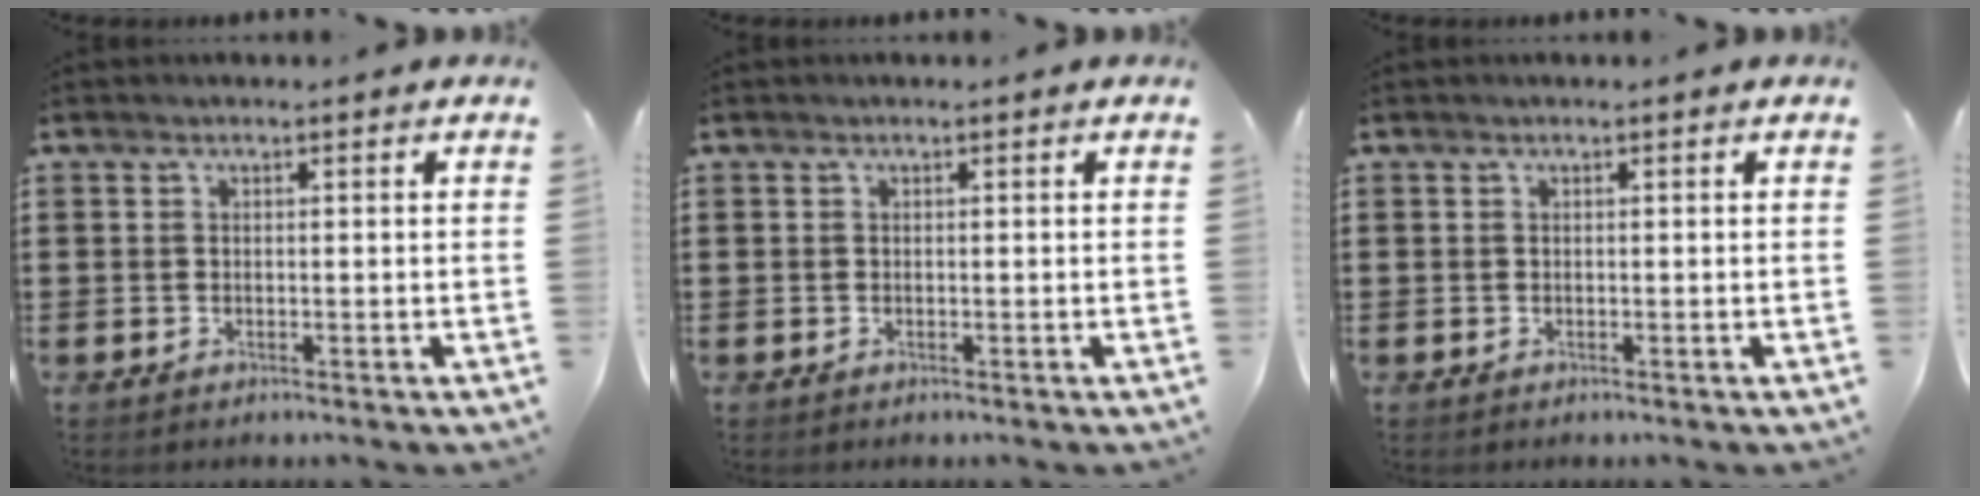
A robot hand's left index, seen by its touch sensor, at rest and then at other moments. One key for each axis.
{"total": 0.0}
{"total": 0.0}